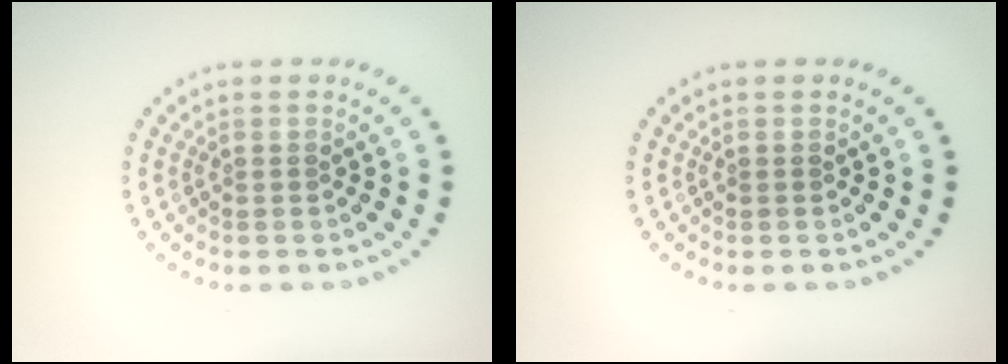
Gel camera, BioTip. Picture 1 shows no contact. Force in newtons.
{"total": 0.0}